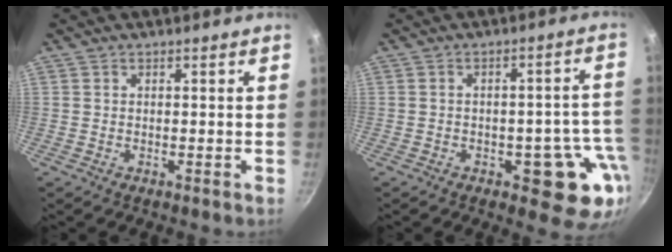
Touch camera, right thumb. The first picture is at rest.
{"total": 11.7, "force": [-4.3, 5.7, 9.2], "torque": [-0.050, 0.028, -0.049]}